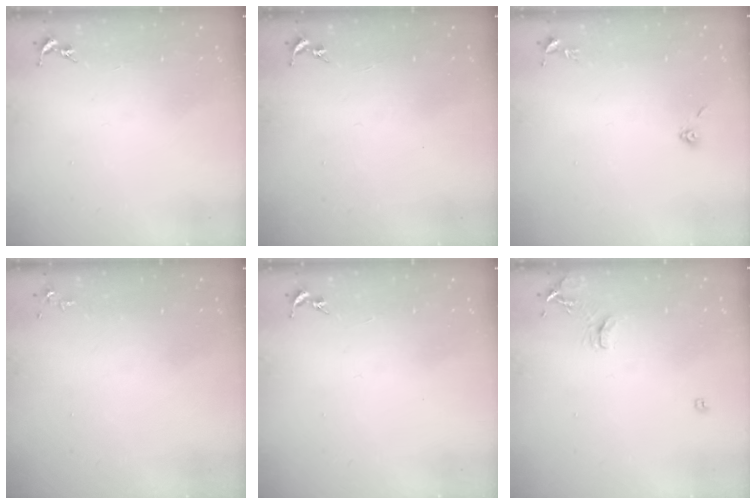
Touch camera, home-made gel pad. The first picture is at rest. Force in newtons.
{"total": 0.0}
{"total": 3.7, "press": 3.5, "slide": 1.4}
{"total": 3.5, "press": 3.4, "slide": 0.5}
{"total": 0.0}
{"total": 8.6, "press": 8.6, "slide": 0.8}